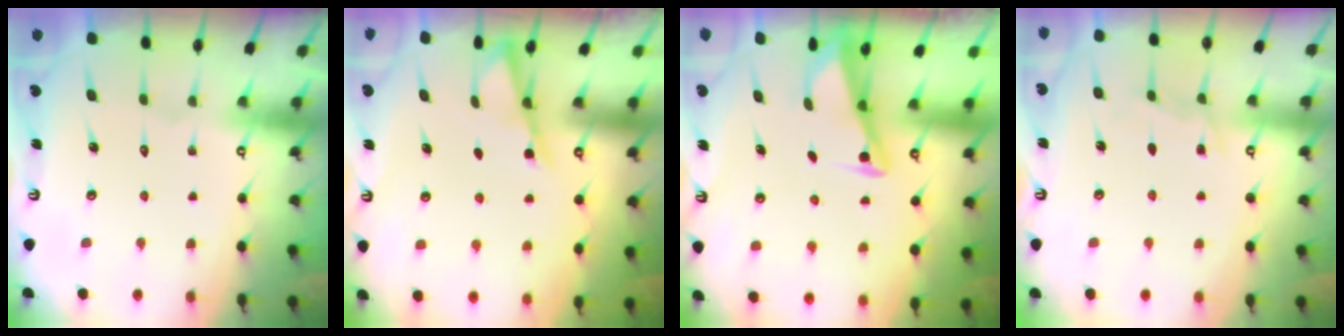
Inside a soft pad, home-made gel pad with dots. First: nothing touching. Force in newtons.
{"total": 2.9, "press": 2.8, "slide": 0.4}
{"total": 2.7, "press": 2.7, "slide": 0.3}
{"total": 4.6, "press": 4.6, "slide": 0.4}